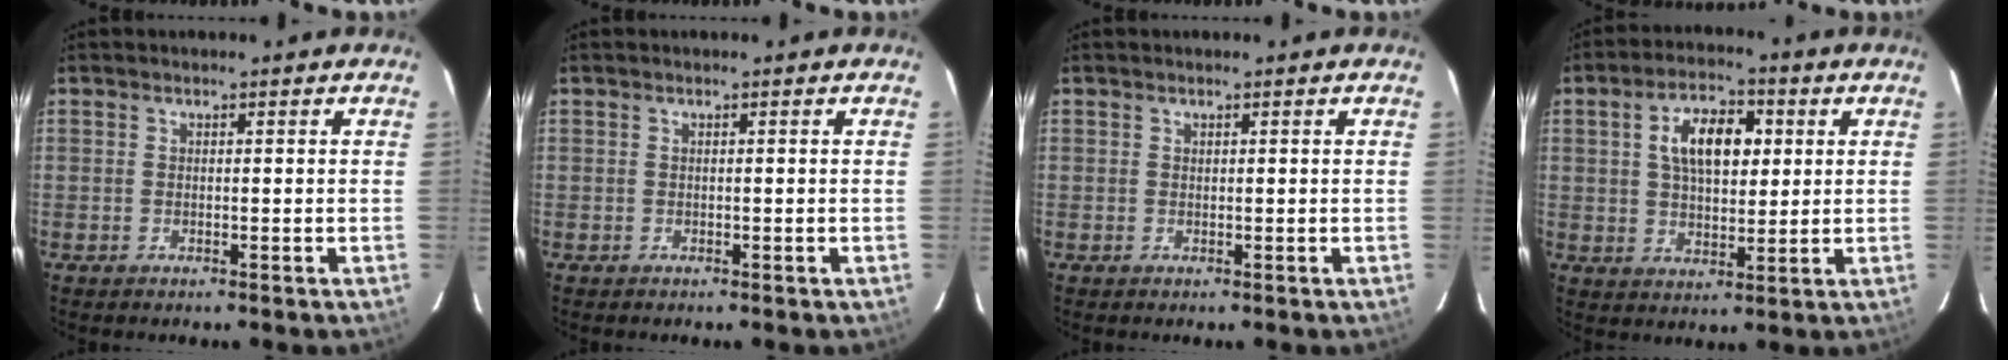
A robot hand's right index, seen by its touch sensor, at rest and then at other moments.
{"total": 0.0}
{"total": 0.0}
{"total": 10.1, "force": [2.5, 5.4, 8.1], "torque": [-0.140, 0.023, 0.045]}